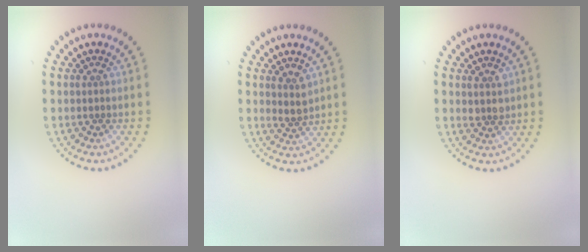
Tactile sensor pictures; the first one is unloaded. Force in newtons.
{"total": 1.7, "press": 1.3, "slide": 1.1}
{"total": 1.5, "press": 1.4, "slide": 0.6}